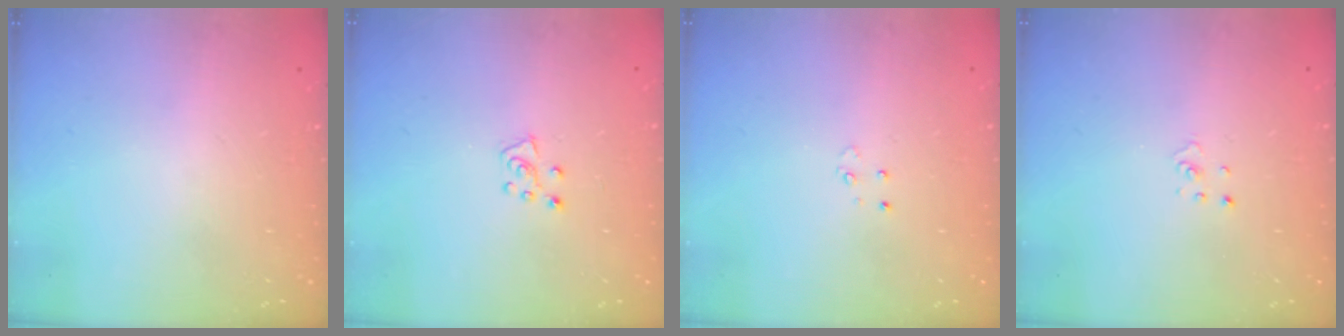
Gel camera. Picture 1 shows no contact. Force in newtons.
{"total": 5.3, "press": 5.3, "slide": 0.4}
{"total": 3.0, "press": 3.0, "slide": 0.4}
{"total": 1.1, "press": 1.1, "slide": 0.1}